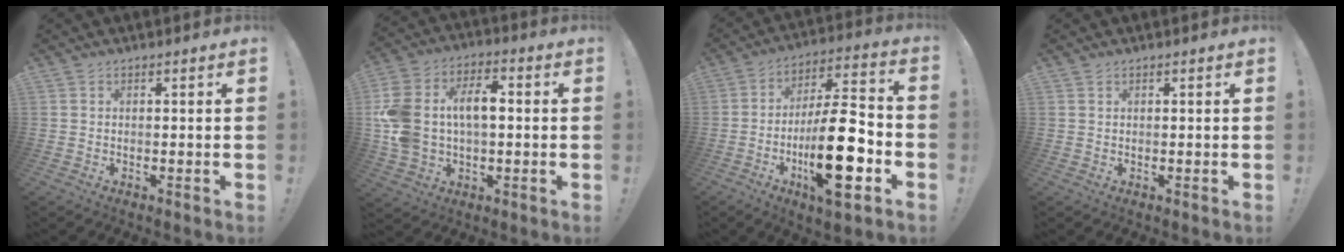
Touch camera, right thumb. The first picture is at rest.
{"total": 15.5, "force": [1.6, 10.5, 11.3], "torque": [-0.227, 0.007, 0.032]}
{"total": 22.2, "force": [-6.7, 6.9, 20.0], "torque": [-0.338, 0.028, -0.106]}
{"total": 0.5, "force": [0.4, 0.3, 0.1], "torque": [-0.001, -0.001, 0.008]}